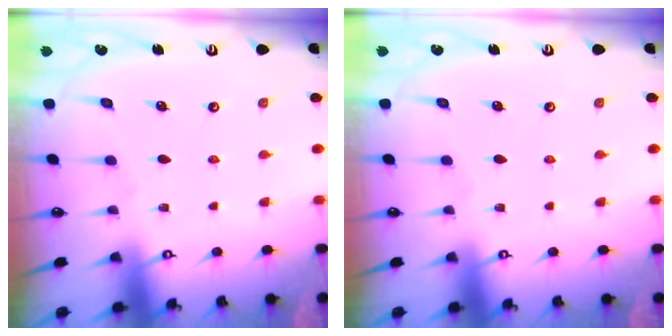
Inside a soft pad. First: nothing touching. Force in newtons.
{"total": 0.0}